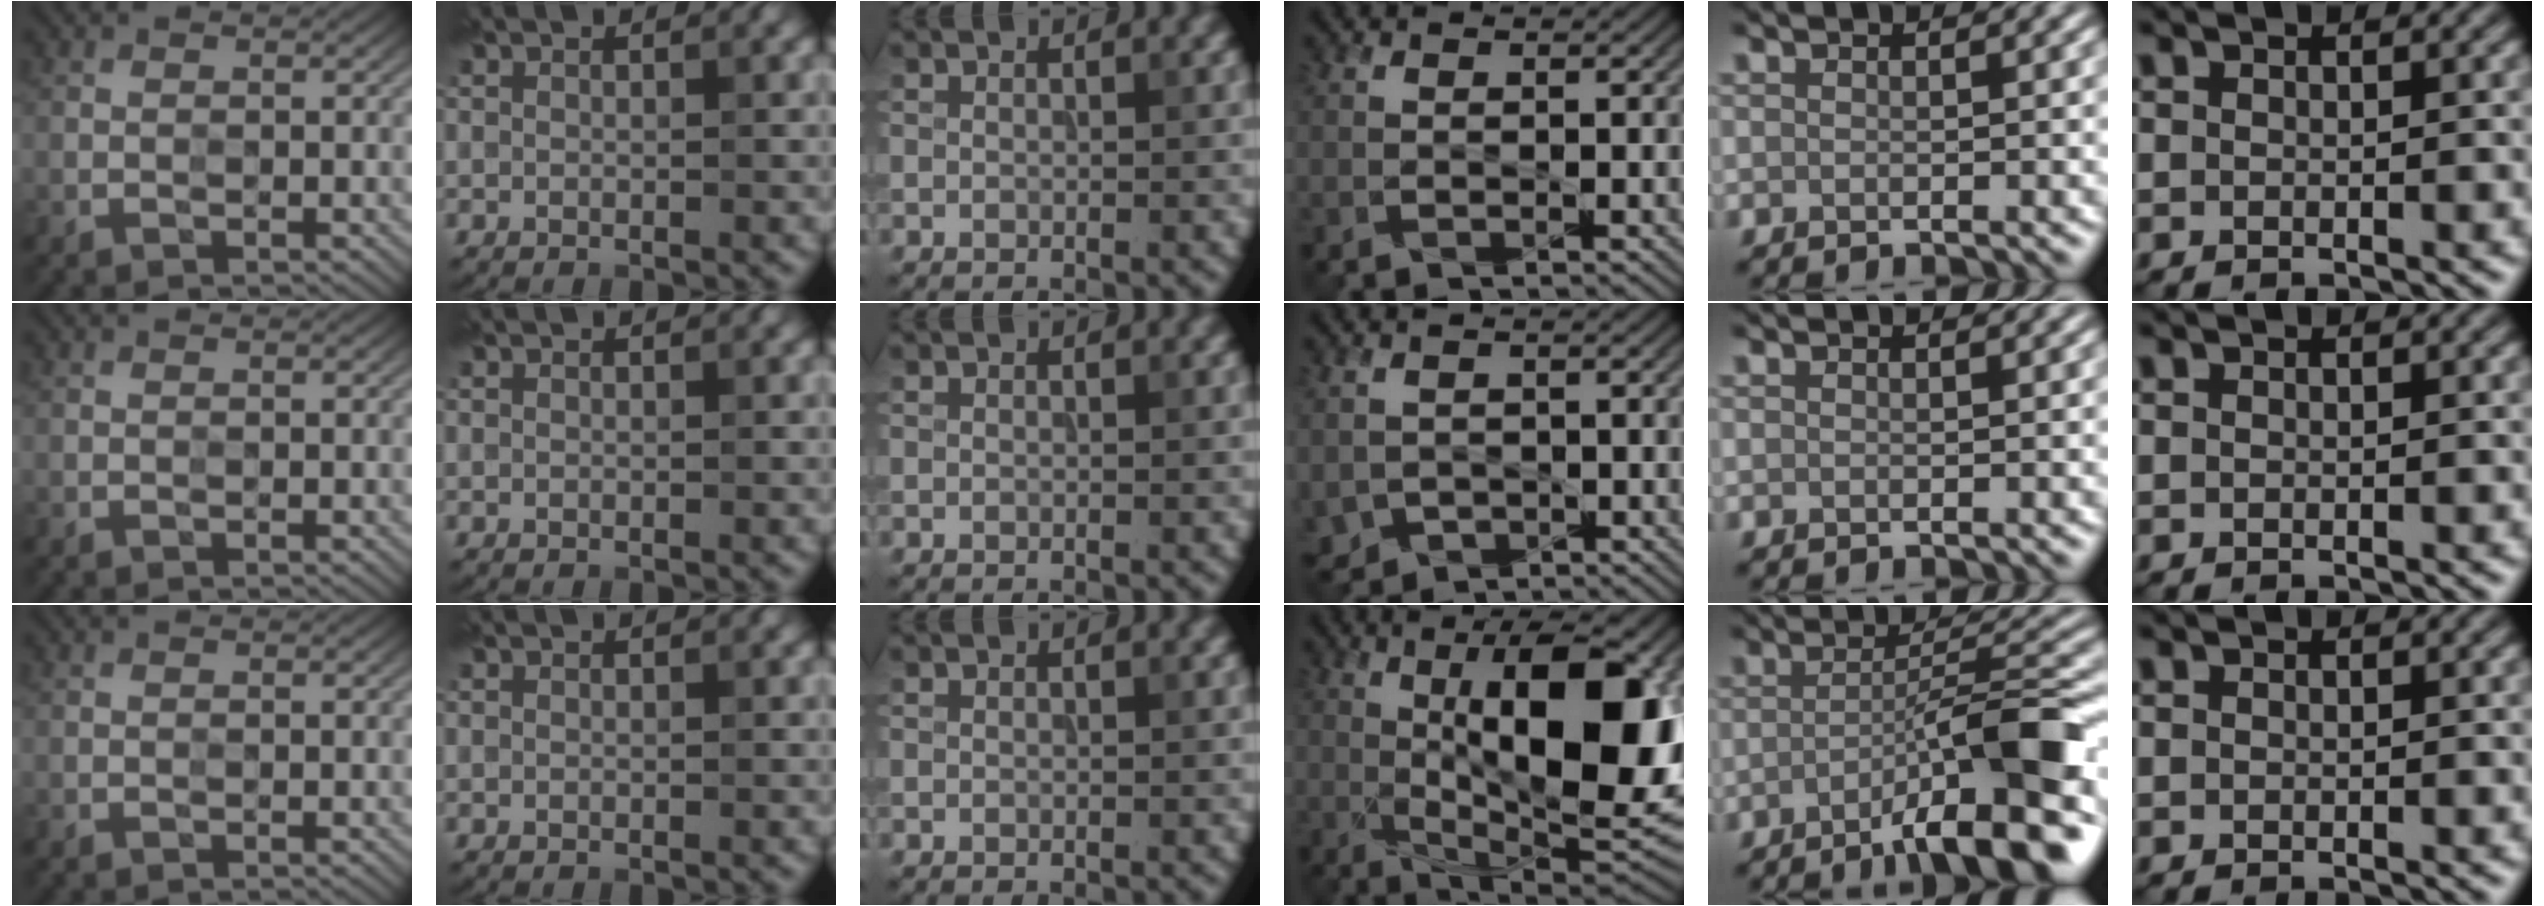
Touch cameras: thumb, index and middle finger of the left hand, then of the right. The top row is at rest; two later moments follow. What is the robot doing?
{"motion": "press", "object": "stopwatch"}